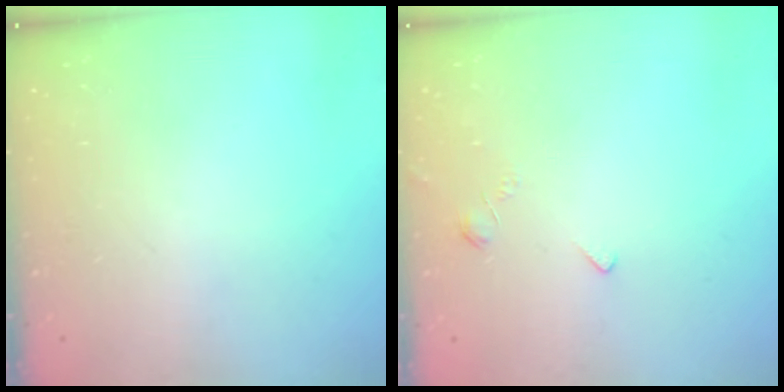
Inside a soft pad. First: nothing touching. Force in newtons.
{"total": 1.6, "press": 1.5, "slide": 0.5}